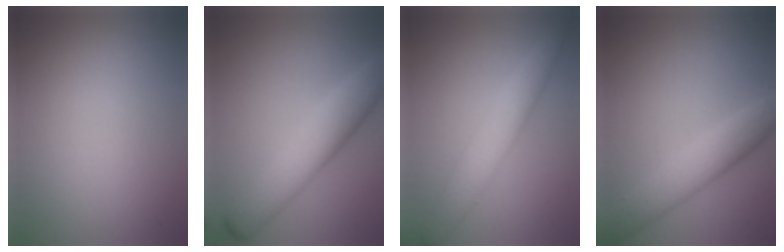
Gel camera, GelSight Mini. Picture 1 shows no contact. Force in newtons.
{"total": 6.4, "press": 6.4, "slide": 0.2}
{"total": 4.4, "press": 4.4, "slide": 0.2}
{"total": 4.8, "press": 4.8, "slide": 0.0}